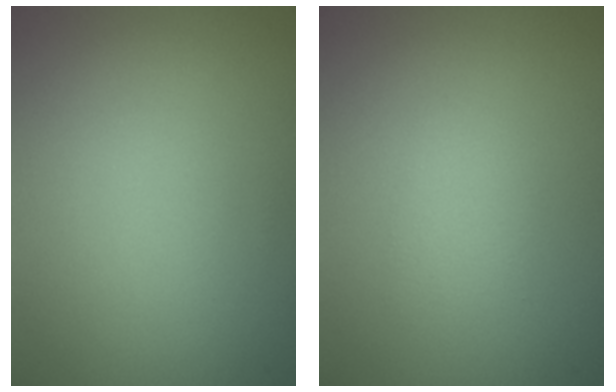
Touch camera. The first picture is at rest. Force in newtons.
{"total": 1.1, "press": 1.1, "slide": 0.1}